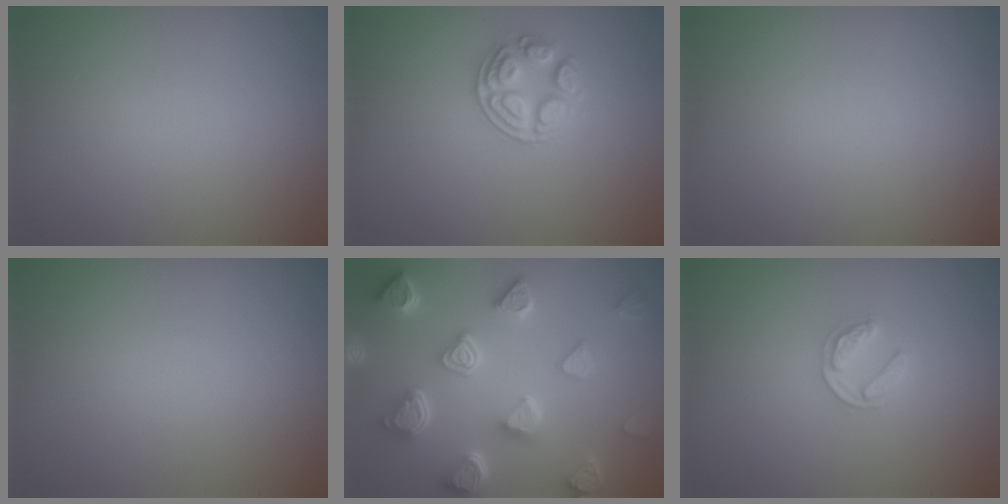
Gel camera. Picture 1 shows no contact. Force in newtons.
{"total": 2.7, "press": 2.5, "slide": 0.9}
{"total": 0.0}
{"total": 0.0}
{"total": 7.1, "press": 5.7, "slide": 4.2}
{"total": 2.0, "press": 2.0, "slide": 0.3}